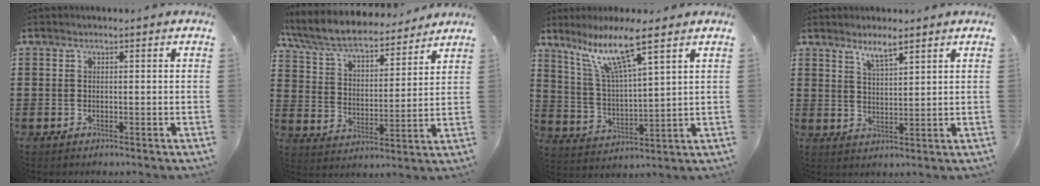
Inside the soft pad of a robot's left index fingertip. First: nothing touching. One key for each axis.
{"total": 7.7, "fx": 7.0, "fy": 1.2, "fz": 2.9, "tx": -0.087, "ty": -0.044, "tz": 0.119}
{"total": 10.4, "fx": 7.2, "fy": 1.2, "fz": 7.3, "tx": -0.161, "ty": -0.023, "tz": 0.126}
{"total": 3.6, "fx": 3.0, "fy": 0.4, "fz": 2.0, "tx": -0.039, "ty": -0.004, "tz": 0.052}